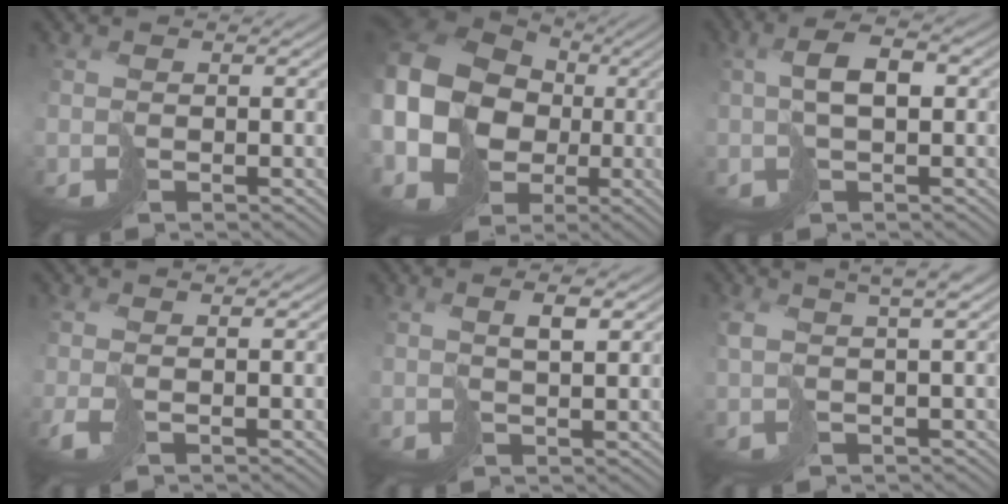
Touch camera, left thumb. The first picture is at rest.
{"total": 18.2, "force": [-2.0, 15.0, 10.1], "torque": [-0.260, -0.007, -0.056]}
{"total": 4.6, "force": [0.7, 1.8, 4.1], "torque": [-0.081, 0.012, 0.009]}
{"total": 2.3, "force": [-0.4, 0.6, 2.2], "torque": [-0.054, 0.001, -0.011]}
{"total": 3.1, "force": [1.7, 0.5, 2.5], "torque": [-0.043, 0.007, 0.033]}
{"total": 5.1, "force": [2.2, 1.2, 4.5], "torque": [-0.067, 0.012, 0.036]}